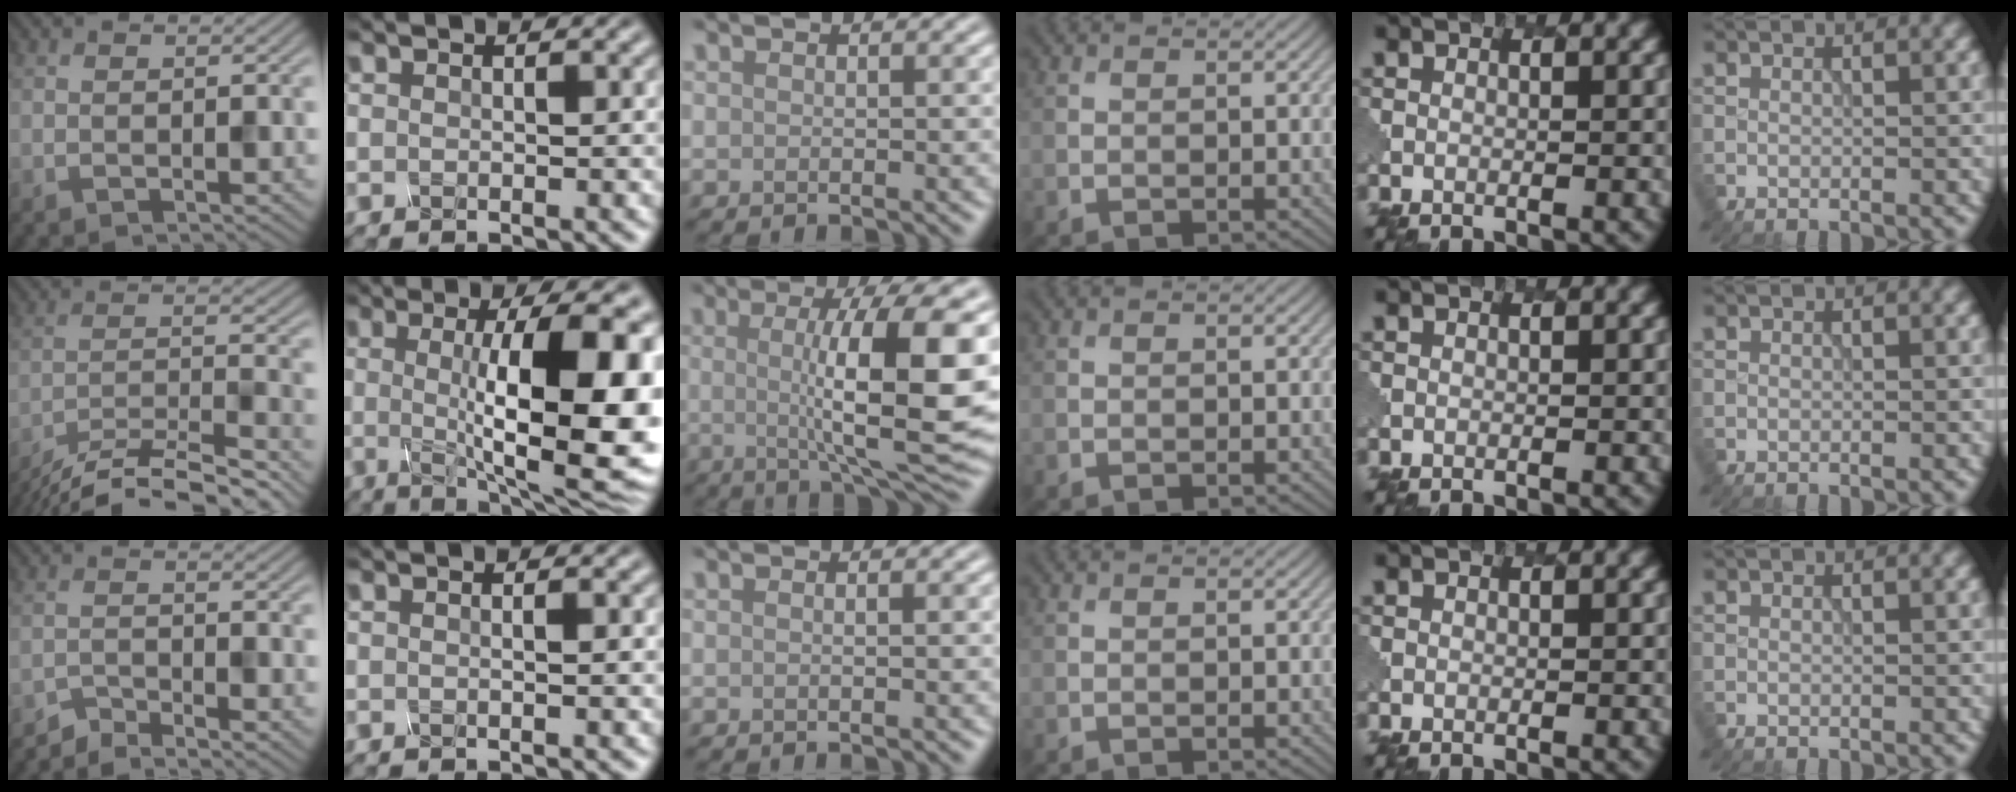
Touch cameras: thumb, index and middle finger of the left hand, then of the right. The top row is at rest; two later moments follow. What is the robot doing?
{"motion": "pour", "object": "mug"}